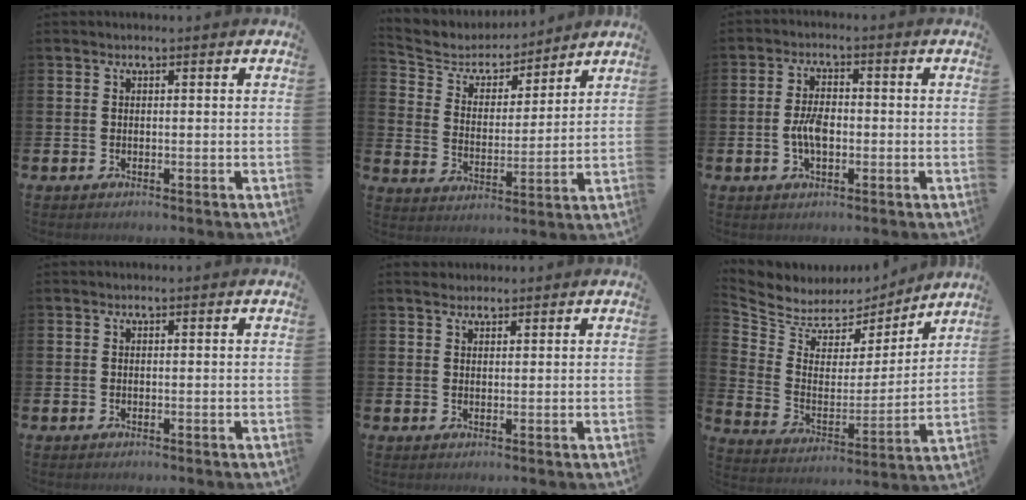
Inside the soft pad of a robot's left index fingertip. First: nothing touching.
{"total": 5.7, "force": [5.3, 2.1, 0.5], "torque": [-0.046, -0.039, 0.088]}
{"total": 4.1, "force": [-0.7, 2.2, 3.4], "torque": [-0.064, 0.001, -0.016]}
{"total": 0.0}
{"total": 2.1, "force": [1.9, 0.8, 0.1], "torque": [0.005, 0.000, 0.034]}
{"total": 6.2, "force": [5.7, 2.6, -0.3], "torque": [-0.041, -0.050, 0.096]}